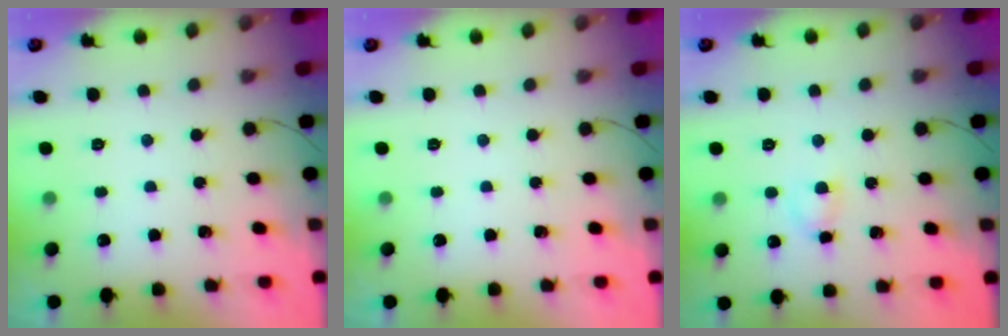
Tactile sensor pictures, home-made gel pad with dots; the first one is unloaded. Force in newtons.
{"total": 0.0}
{"total": 3.6, "press": 3.4, "slide": 1.3}